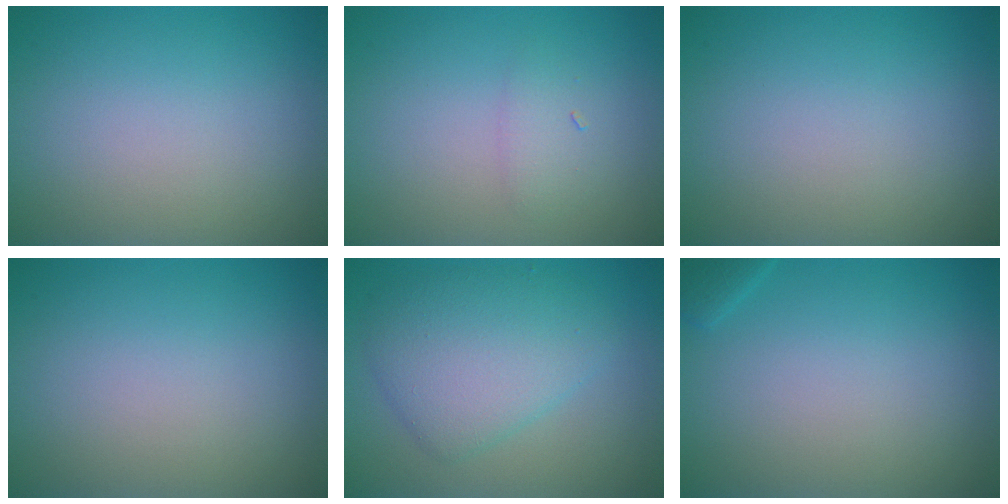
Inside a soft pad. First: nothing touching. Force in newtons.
{"total": 1.3, "press": 1.3, "slide": 0.1}
{"total": 0.0}
{"total": 0.0}
{"total": 5.3, "press": 5.3, "slide": 0.1}
{"total": 1.1, "press": 1.1, "slide": 0.1}